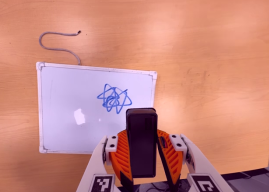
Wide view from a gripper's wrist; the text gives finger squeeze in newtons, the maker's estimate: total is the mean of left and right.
{"total": 6.6, "left": 6.4, "right": 6.8}